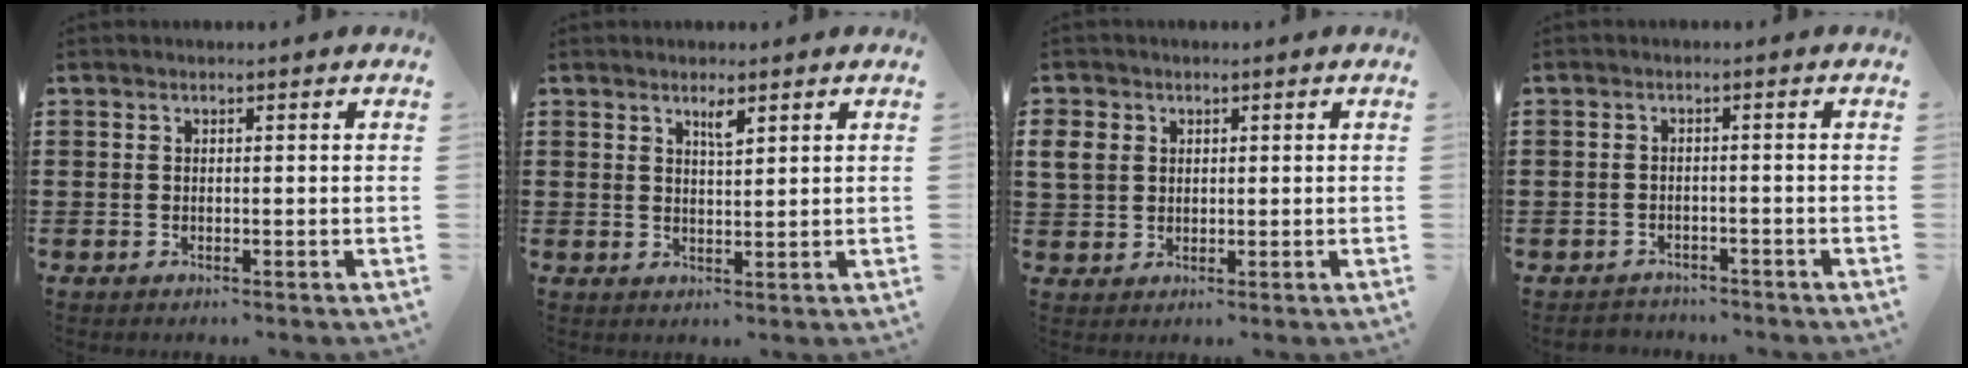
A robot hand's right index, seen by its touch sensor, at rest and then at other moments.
{"total": 2.2, "force": [1.6, 0.4, 1.5], "torque": [-0.025, -0.002, 0.025]}
{"total": 3.6, "force": [1.0, 3.2, 1.3], "torque": [-0.047, 0.009, 0.015]}
{"total": 1.8, "force": [-1.7, 0.6, -0.2], "torque": [-0.002, 0.003, -0.039]}